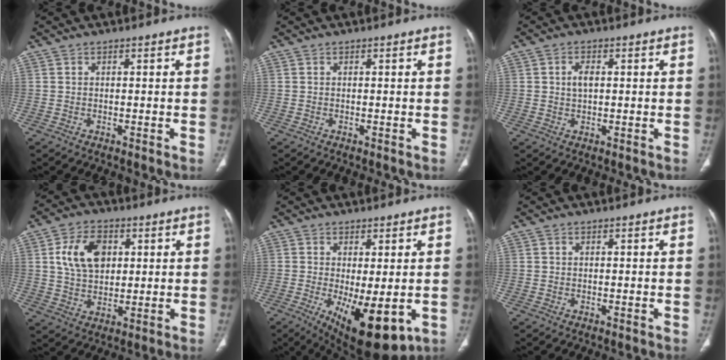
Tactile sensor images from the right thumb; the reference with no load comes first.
{"total": 0.0}
{"total": 3.0, "force": [0.5, 1.9, 2.2], "torque": [-0.039, 0.002, 0.010]}
{"total": 10.6, "force": [2.8, 7.2, 7.3], "torque": [-0.111, -0.004, 0.053]}
{"total": 12.8, "force": [-3.3, 4.9, 11.4], "torque": [-0.170, -0.024, -0.031]}
{"total": 0.0}